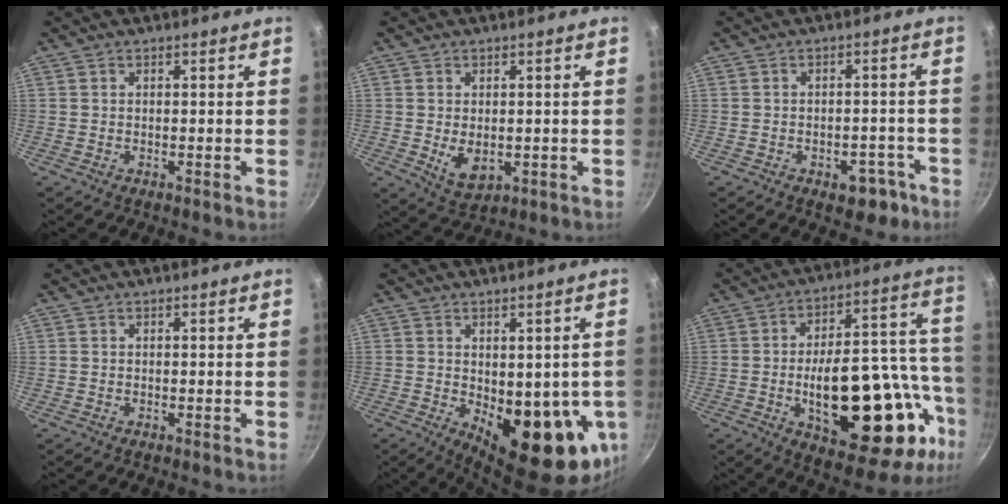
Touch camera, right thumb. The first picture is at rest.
{"total": 5.9, "force": [-0.4, 3.8, 4.5], "torque": [-0.067, -0.014, 0.006]}
{"total": 6.2, "force": [-3.2, 3.8, 3.7], "torque": [-0.017, 0.028, -0.028]}
{"total": 0.0}
{"total": 16.3, "force": [-2.3, 7.6, 14.2], "torque": [-0.143, -0.028, -0.015]}
{"total": 29.7, "force": [-8.0, 13.6, 25.2], "torque": [-0.323, 0.035, -0.096]}